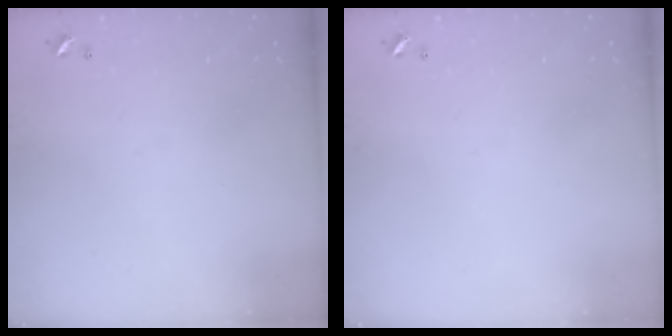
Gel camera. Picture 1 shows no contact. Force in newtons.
{"total": 0.0}